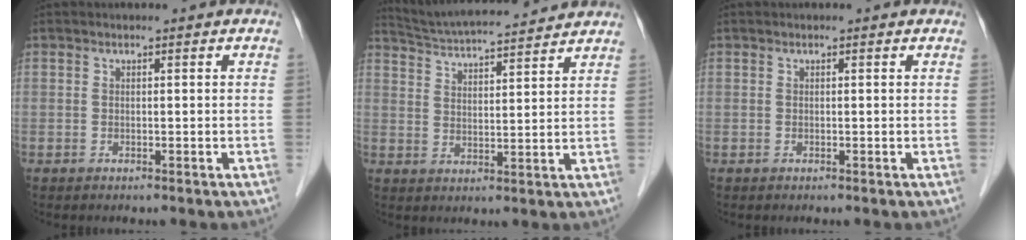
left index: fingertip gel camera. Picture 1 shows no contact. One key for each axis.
{"total": 13.9, "fx": 13.1, "fy": 0.8, "fz": 4.7, "tx": -0.092, "ty": 0.023, "tz": 0.198}
{"total": 0.0}